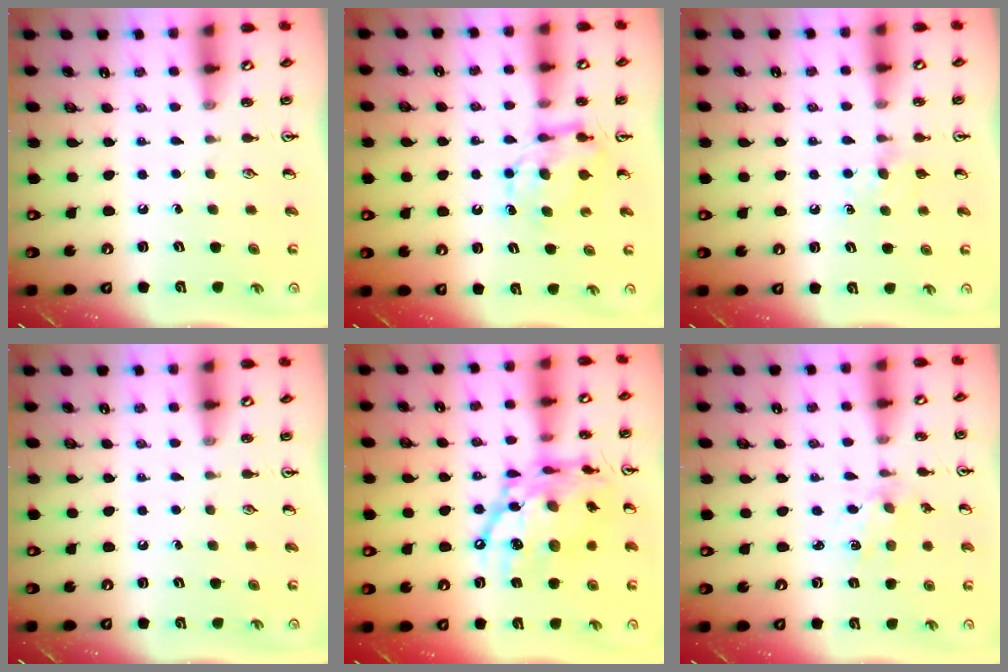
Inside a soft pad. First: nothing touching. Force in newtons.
{"total": 7.3, "press": 7.3, "slide": 0.5}
{"total": 5.0, "press": 5.0, "slide": 0.8}
{"total": 0.0}
{"total": 20.1, "press": 20.1, "slide": 1.7}
{"total": 1.7, "press": 1.7, "slide": 0.3}